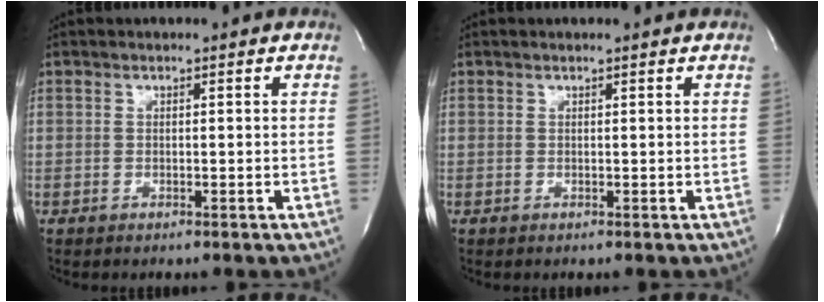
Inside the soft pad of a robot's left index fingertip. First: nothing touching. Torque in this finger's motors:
{"motor_torque": [0.07, -0.02, 0.00, -0.01]}